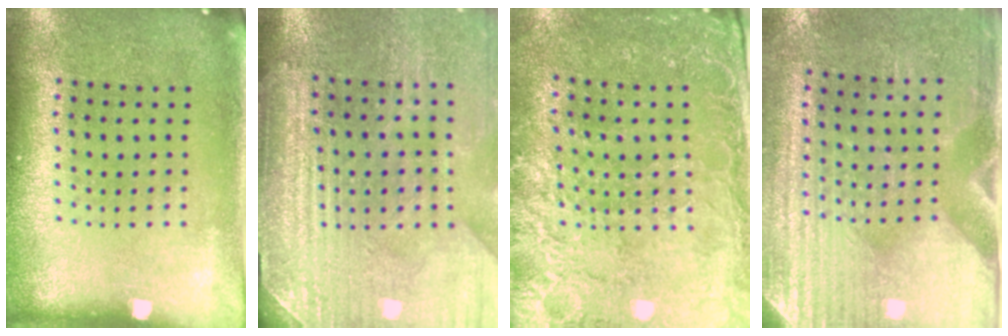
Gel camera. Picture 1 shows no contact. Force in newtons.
{"total": 3.4, "press": 3.4, "slide": 0.3}
{"total": 3.0, "press": 2.8, "slide": 1.1}
{"total": 3.1, "press": 2.7, "slide": 1.5}